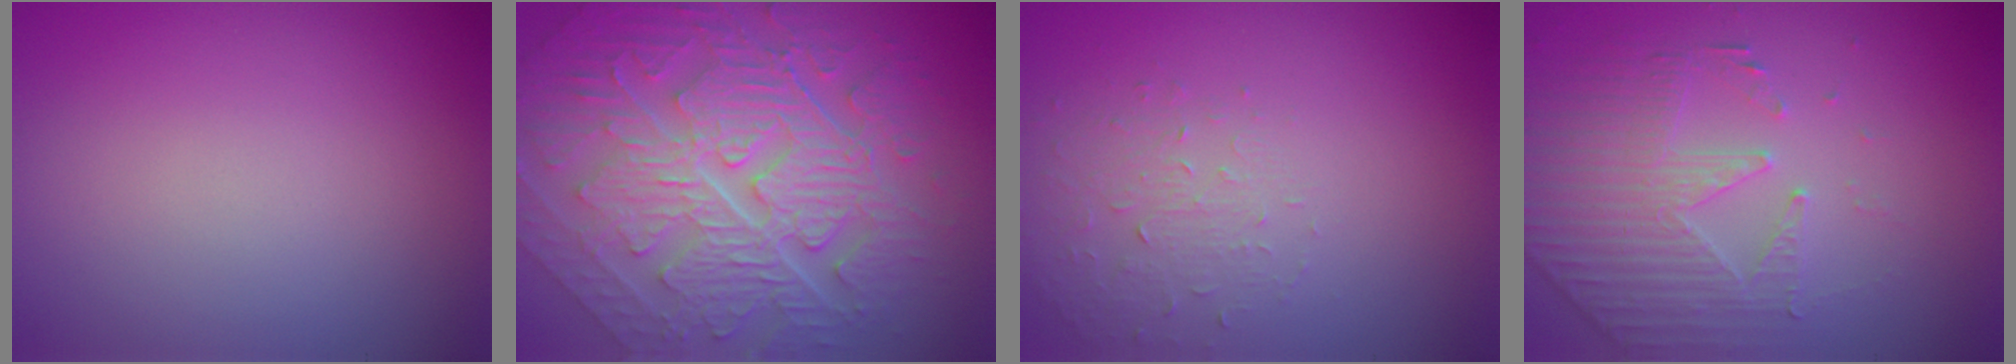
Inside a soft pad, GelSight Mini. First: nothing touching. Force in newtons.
{"total": 11.1, "press": 7.6, "slide": 8.1}
{"total": 1.6, "press": 0.9, "slide": 1.3}
{"total": 4.9, "press": 3.8, "slide": 3.0}